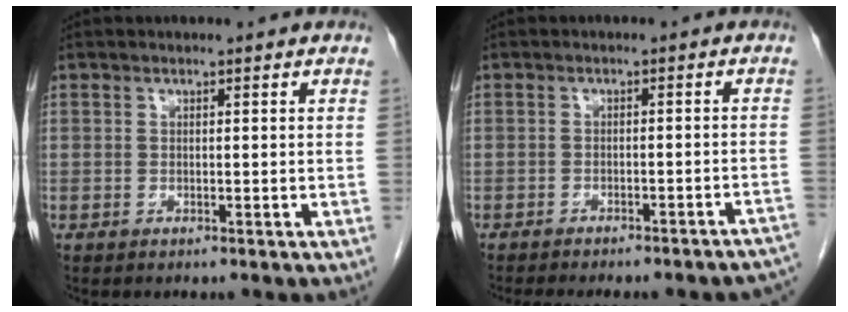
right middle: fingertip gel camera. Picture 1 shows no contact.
{"total": 16.8, "force": [-15.3, 2.9, 6.5], "torque": [-0.076, 0.002, -0.173]}